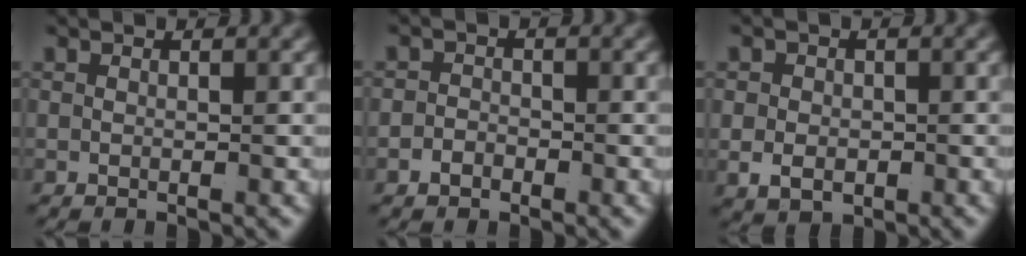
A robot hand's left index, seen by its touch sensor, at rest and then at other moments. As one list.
[{"total": 1.6, "force": [-1.2, 1.0, 0.1], "torque": [0.005, -0.009, -0.021]}, {"total": 3.0, "force": [-0.5, 2.5, 1.6], "torque": [-0.030, -0.017, 0.002]}]